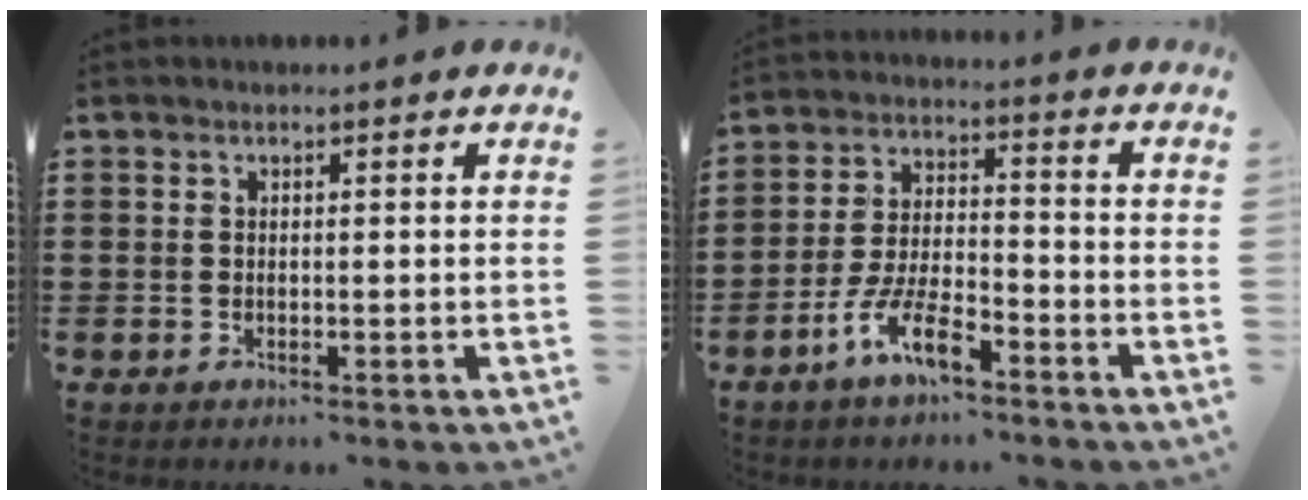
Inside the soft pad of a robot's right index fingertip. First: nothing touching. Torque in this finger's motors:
{"motor_torque": [1.83, 0.31, 0.77, 0.21]}